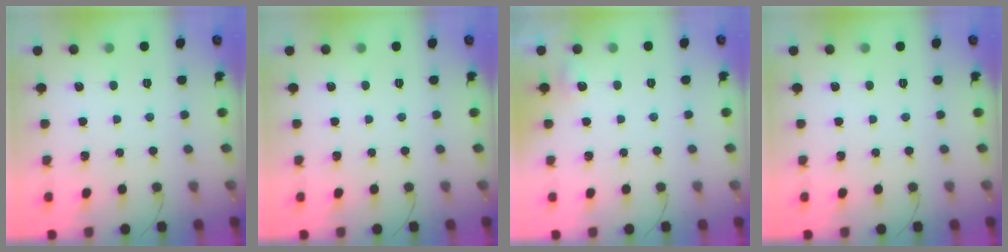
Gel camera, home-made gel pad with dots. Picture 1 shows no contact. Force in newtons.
{"total": 0.0}
{"total": 4.6, "press": 4.4, "slide": 1.4}
{"total": 0.0}